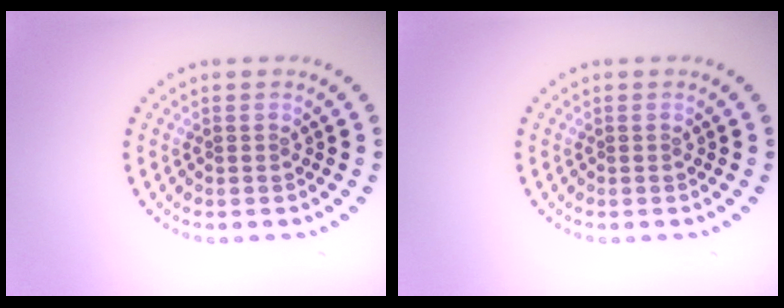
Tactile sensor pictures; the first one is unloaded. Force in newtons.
{"total": 0.0}